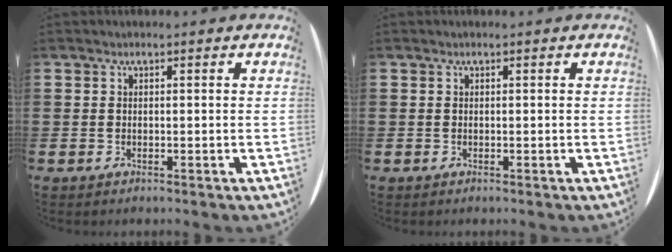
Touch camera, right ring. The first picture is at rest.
{"total": 0.0}